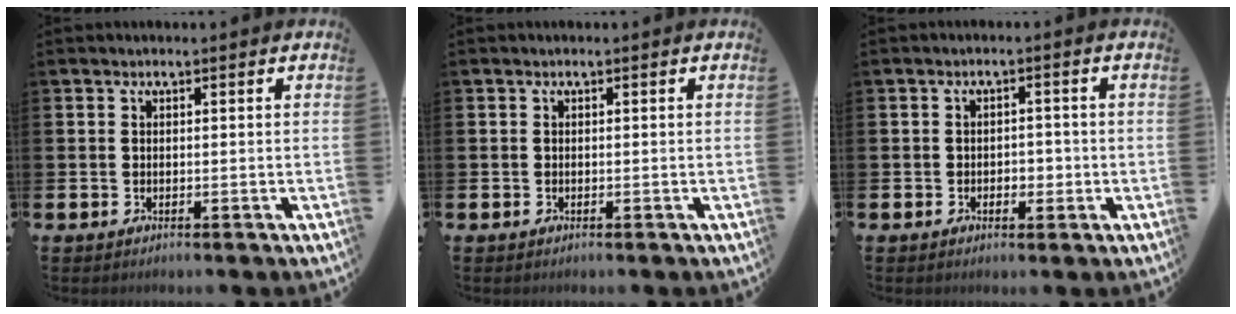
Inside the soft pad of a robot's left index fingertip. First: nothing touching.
{"total": 0.0}
{"total": 2.0, "force": [-0.8, 1.5, 1.1], "torque": [-0.011, 0.000, -0.021]}